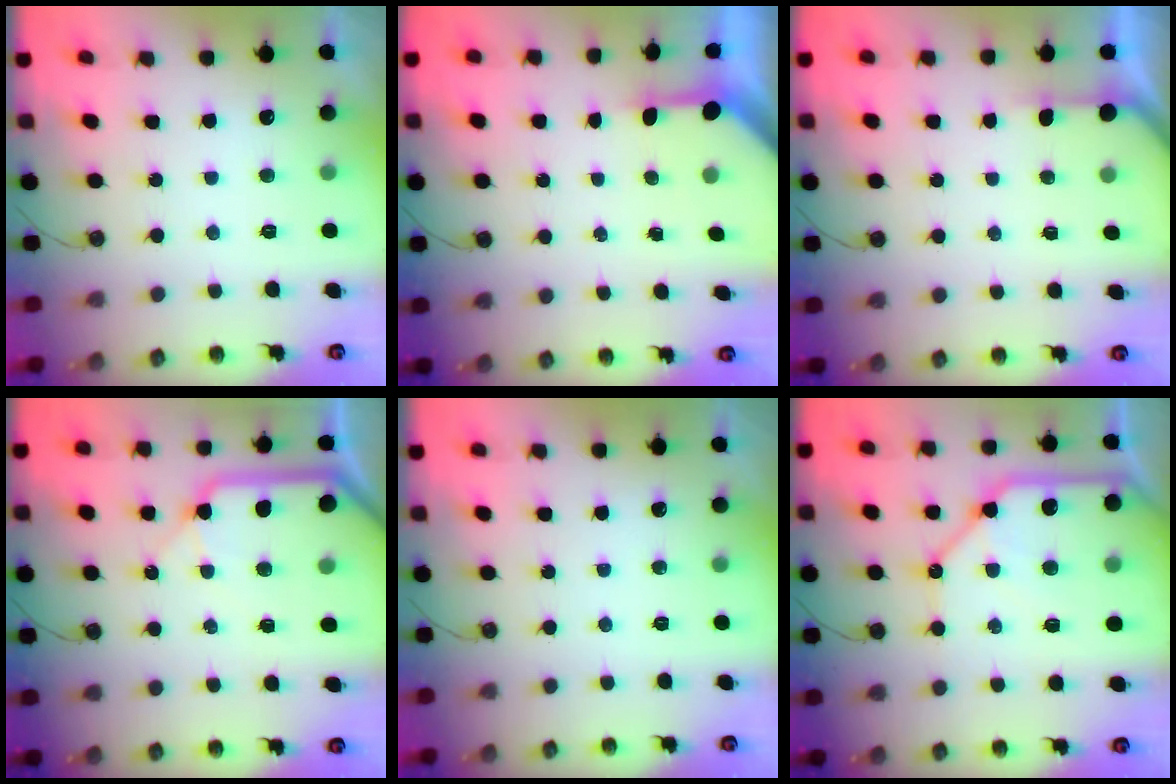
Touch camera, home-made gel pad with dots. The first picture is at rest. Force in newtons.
{"total": 3.2, "press": 3.2, "slide": 0.2}
{"total": 2.5, "press": 2.5, "slide": 0.2}
{"total": 12.7, "press": 12.6, "slide": 1.8}
{"total": 0.0}
{"total": 17.9, "press": 17.8, "slide": 1.9}